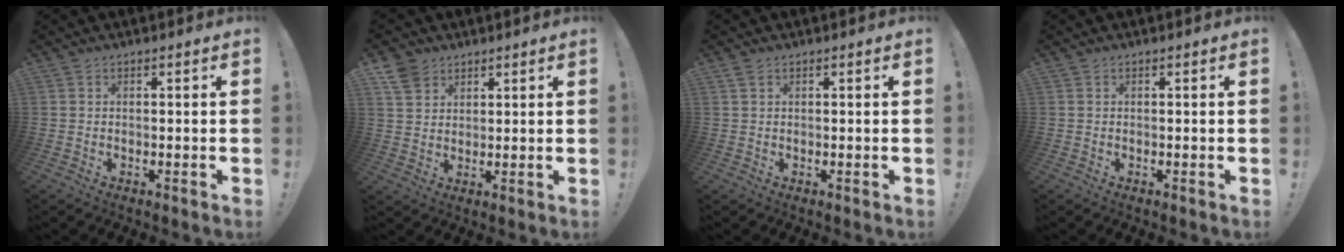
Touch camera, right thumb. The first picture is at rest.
{"total": 6.6, "force": [4.4, 4.7, 1.2], "torque": [-0.015, -0.027, 0.087]}
{"total": 0.9, "force": [0.6, 0.5, 0.4], "torque": [-0.009, 0.001, 0.013]}
{"total": 0.0}